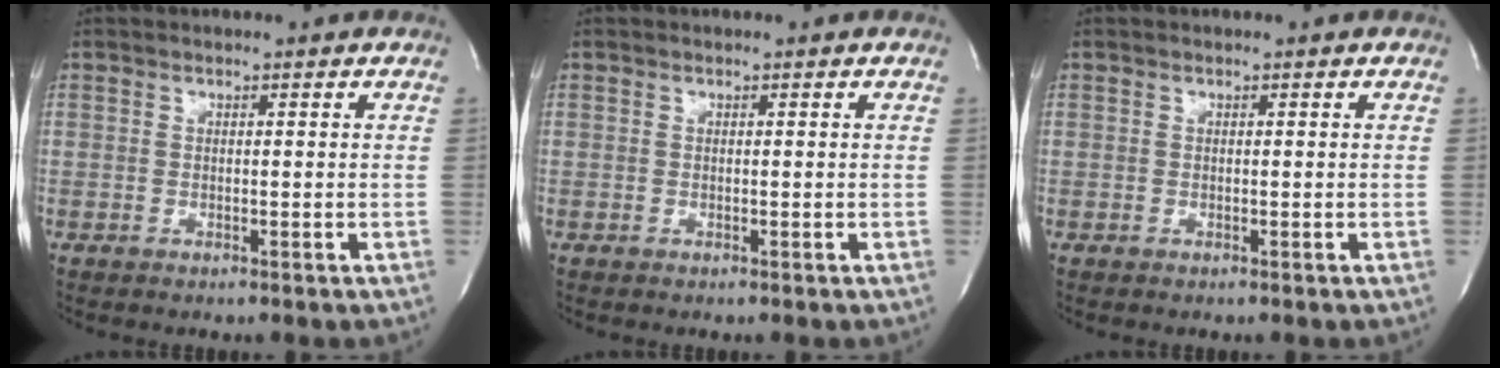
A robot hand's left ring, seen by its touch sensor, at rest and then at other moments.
{"total": 0.0}
{"total": 0.0}